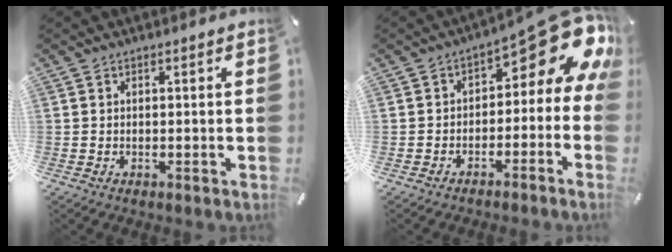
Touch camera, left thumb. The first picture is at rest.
{"total": 12.5, "force": [5.3, 6.0, 9.6], "torque": [-0.118, -0.046, 0.081]}